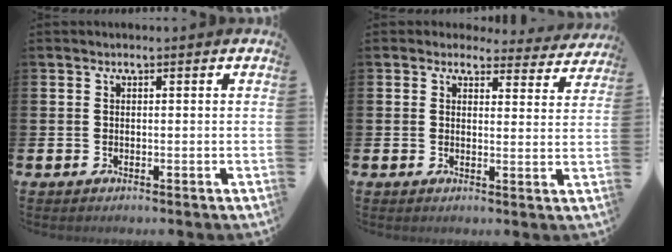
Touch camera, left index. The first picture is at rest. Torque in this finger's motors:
{"motor_torque": [-0.36, -1.78, -0.63, -0.01]}